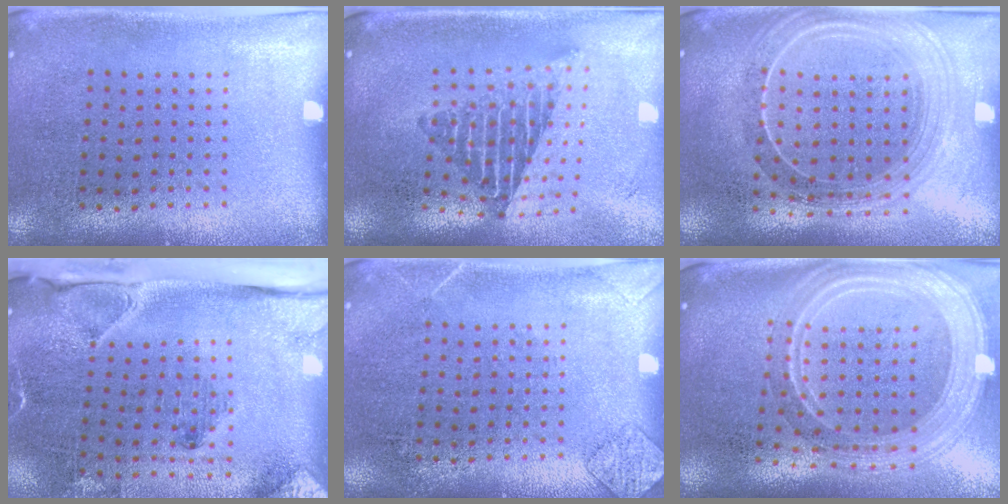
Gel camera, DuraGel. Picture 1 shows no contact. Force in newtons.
{"total": 2.0, "press": 1.5, "slide": 1.4}
{"total": 2.2, "press": 1.9, "slide": 1.0}
{"total": 3.3, "press": 2.3, "slide": 2.3}
{"total": 1.4, "press": 1.4, "slide": 0.1}
{"total": 2.9, "press": 2.4, "slide": 1.6}